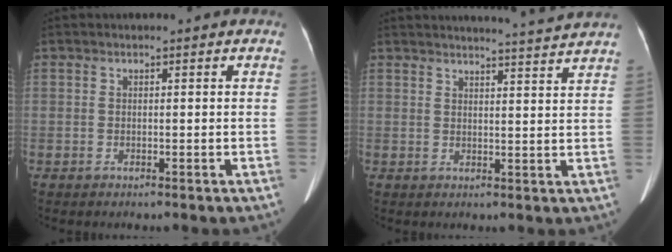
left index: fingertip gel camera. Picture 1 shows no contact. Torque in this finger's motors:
{"motor_torque": [0.80, -1.34, 0.01, 0.01]}